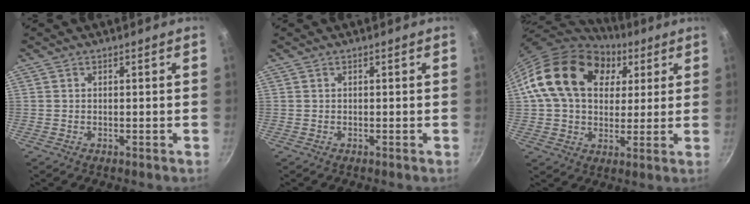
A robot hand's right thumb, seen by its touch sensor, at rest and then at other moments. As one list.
[{"total": 0.0}, {"total": 21.4, "force": [6.9, 15.3, 13.3], "torque": [-0.217, 0.011, 0.110]}]